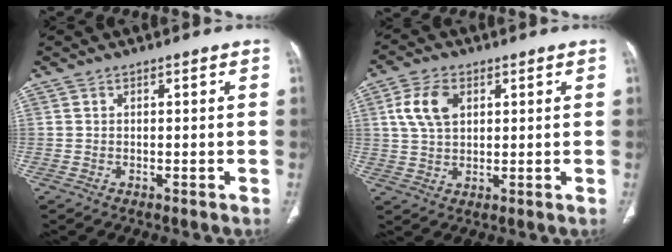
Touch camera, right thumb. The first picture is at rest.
{"total": 7.6, "force": [2.4, 4.9, 5.3], "torque": [-0.097, -0.001, 0.048]}